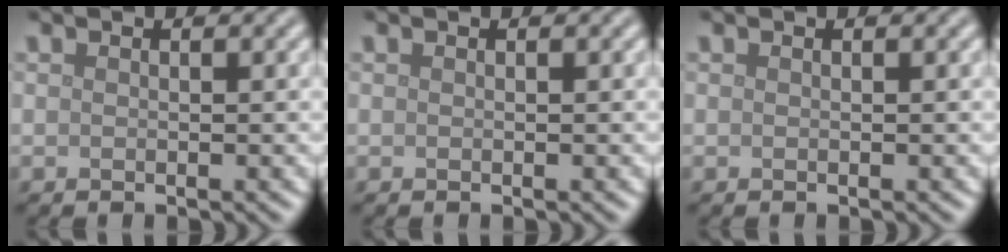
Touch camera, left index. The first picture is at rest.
{"total": 0.0}
{"total": 0.0}